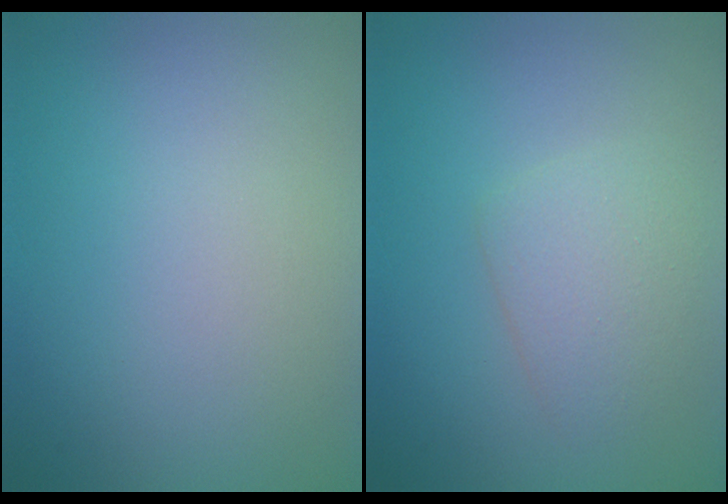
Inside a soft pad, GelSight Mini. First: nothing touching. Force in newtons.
{"total": 2.6, "press": 2.6, "slide": 0.1}